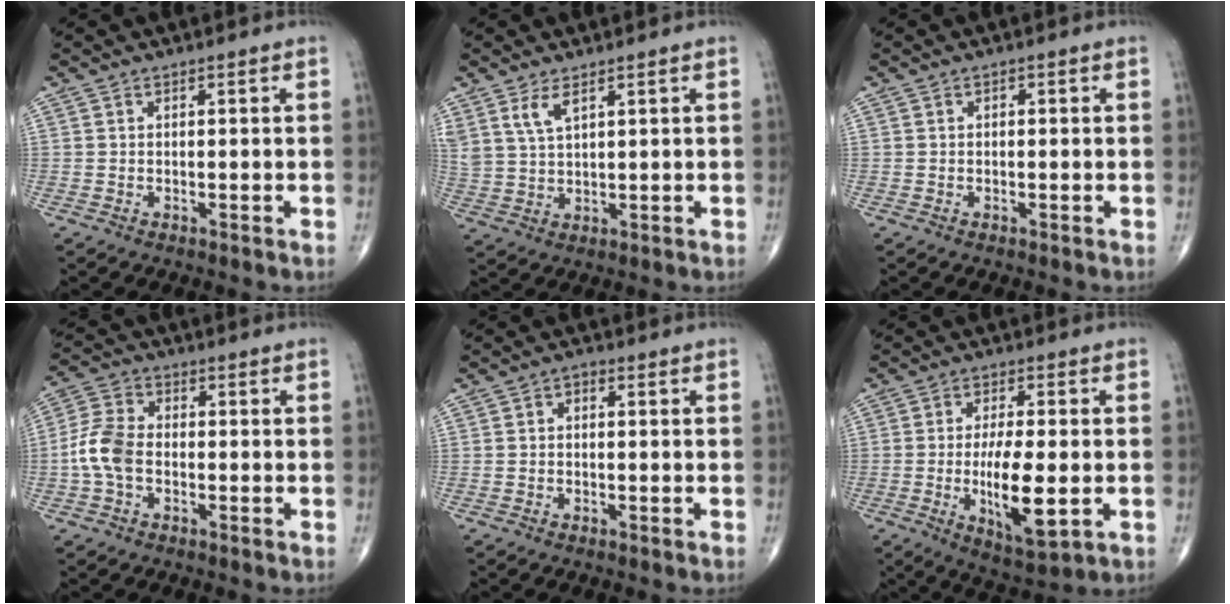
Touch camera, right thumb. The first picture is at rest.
{"total": 4.9, "force": [2.9, 1.9, 3.4], "torque": [-0.073, -0.013, 0.067]}
{"total": 0.6, "force": [0.1, 0.4, 0.5], "torque": [-0.007, 0.001, 0.001]}
{"total": 7.6, "force": [-1.6, 4.9, 5.6], "torque": [-0.121, 0.022, -0.043]}
{"total": 1.4, "force": [-0.1, 1.0, 1.0], "torque": [-0.008, 0.009, -0.010]}
{"total": 12.5, "force": [-2.3, 4.2, 11.5], "torque": [-0.196, -0.010, -0.031]}